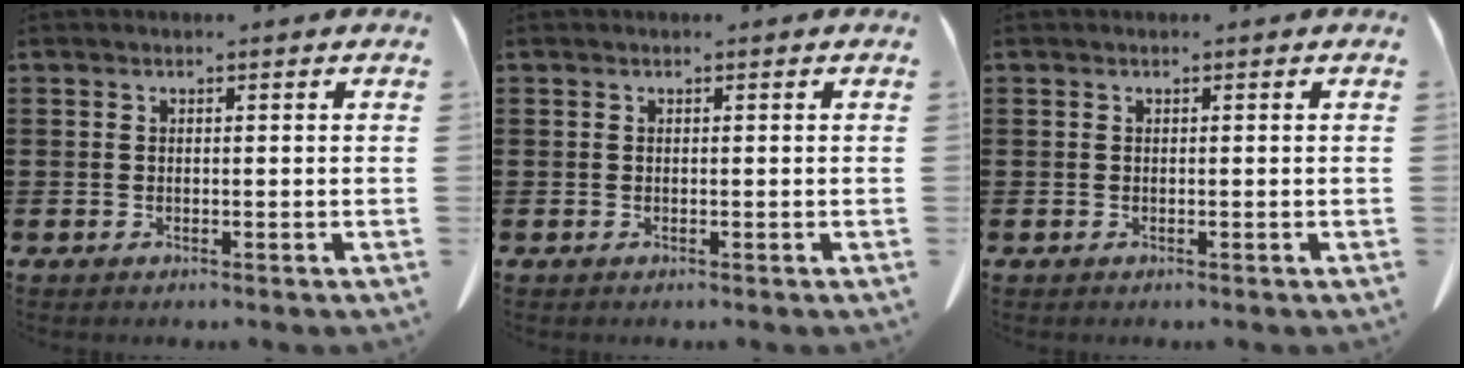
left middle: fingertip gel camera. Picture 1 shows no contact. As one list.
[{"total": 0.0}, {"total": 0.0}]